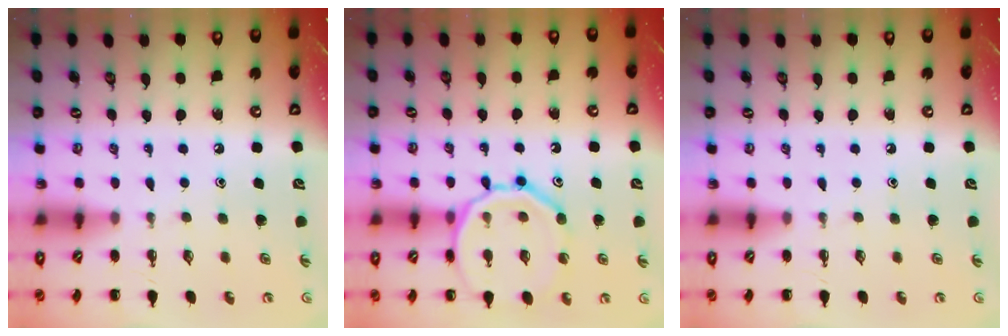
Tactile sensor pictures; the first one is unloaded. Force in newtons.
{"total": 15.7, "press": 15.7, "slide": 1.3}
{"total": 0.0}